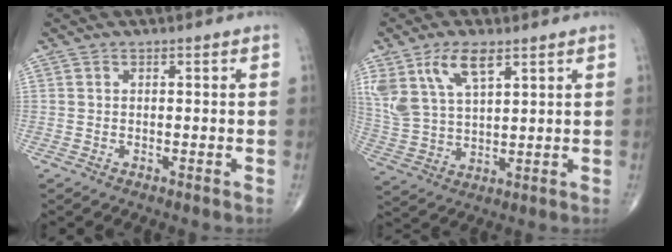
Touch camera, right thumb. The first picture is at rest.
{"total": 11.5, "force": [6.3, 5.1, 8.1], "torque": [-0.162, -0.016, 0.132]}